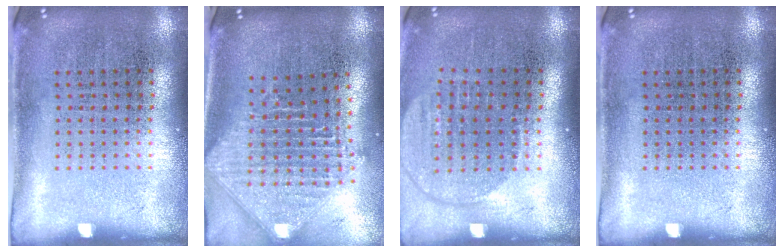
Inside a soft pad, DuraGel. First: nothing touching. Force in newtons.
{"total": 2.5, "press": 1.9, "slide": 1.6}
{"total": 1.7, "press": 1.5, "slide": 0.8}
{"total": 0.0}